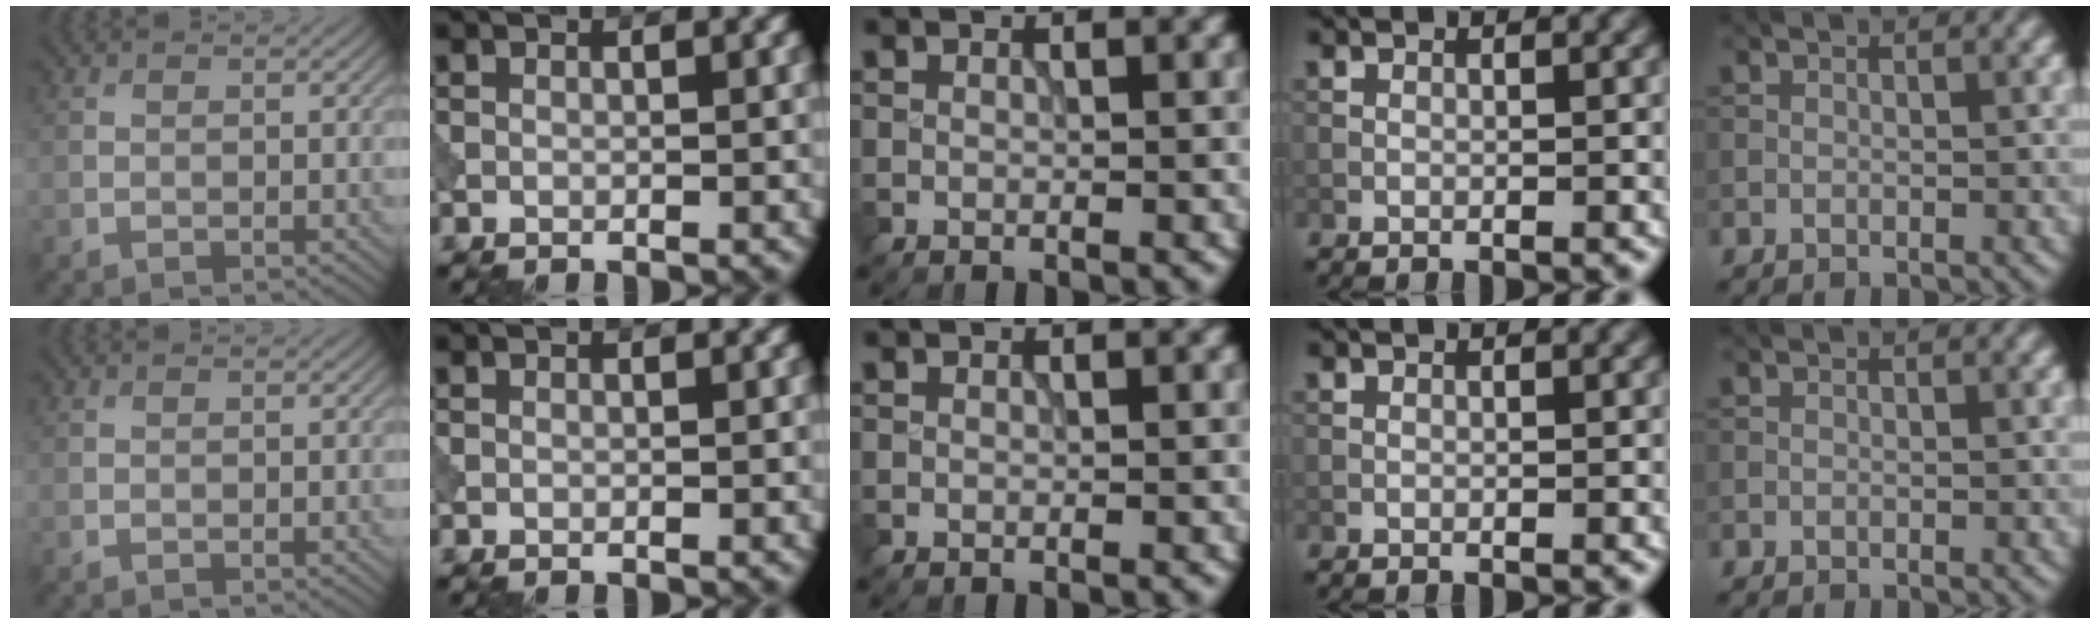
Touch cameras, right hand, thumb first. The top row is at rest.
{}